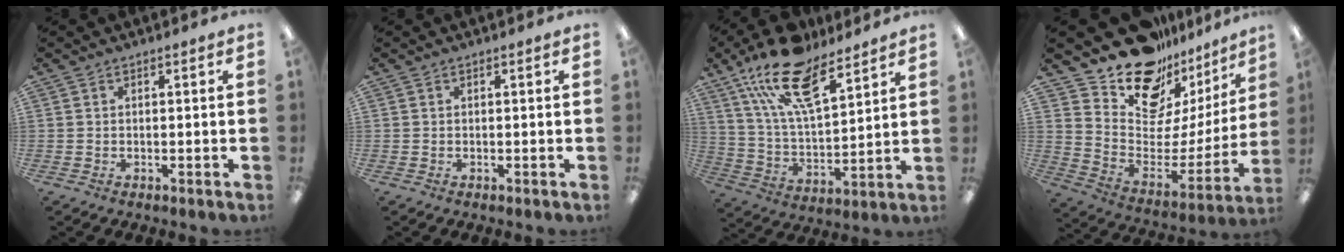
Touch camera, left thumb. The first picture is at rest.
{"total": 0.0}
{"total": 18.1, "force": [12.0, 7.4, 11.4], "torque": [-0.213, -0.050, 0.213]}
{"total": 18.3, "force": [14.6, 9.1, 6.4], "torque": [-0.107, -0.127, 0.260]}